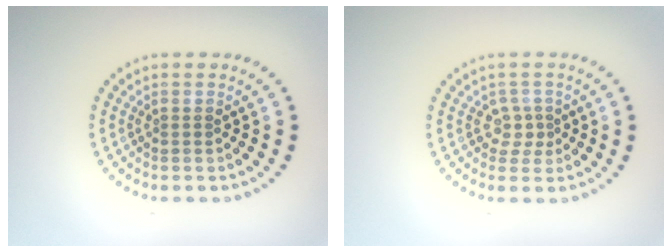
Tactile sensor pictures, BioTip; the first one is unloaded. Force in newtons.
{"total": 1.8, "press": 1.2, "slide": 1.3}